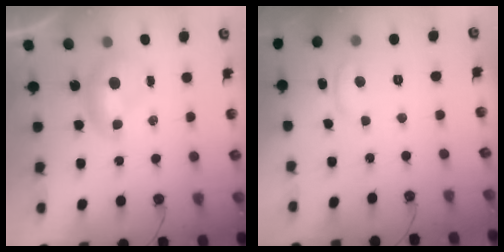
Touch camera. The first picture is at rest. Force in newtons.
{"total": 0.0}